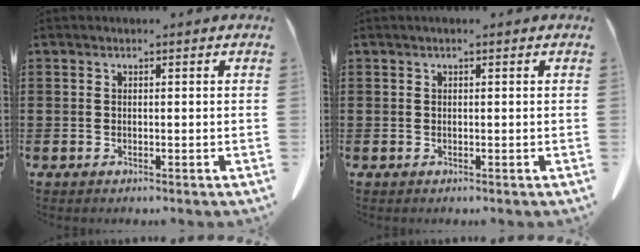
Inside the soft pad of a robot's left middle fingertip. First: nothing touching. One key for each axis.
{"total": 0.5, "fx": 0.3, "fy": 0.1, "fz": 0.4, "tx": -0.009, "ty": 0.001, "tz": 0.005}